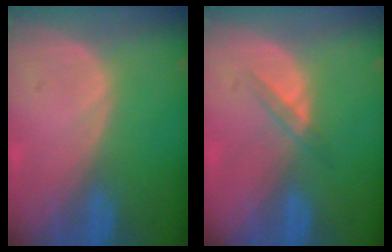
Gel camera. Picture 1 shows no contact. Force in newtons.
{"total": 2.3, "press": 2.0, "slide": 1.0}